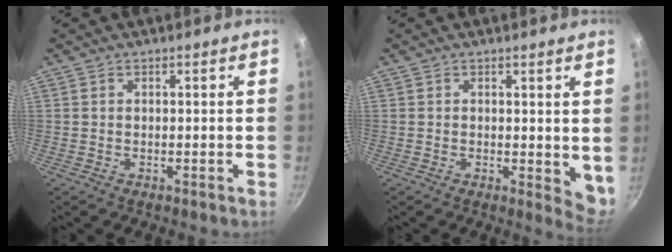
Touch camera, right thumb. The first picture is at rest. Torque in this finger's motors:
{"motor_torque": [-0.37, 0.58, 0.68, 0.14, 0.05]}